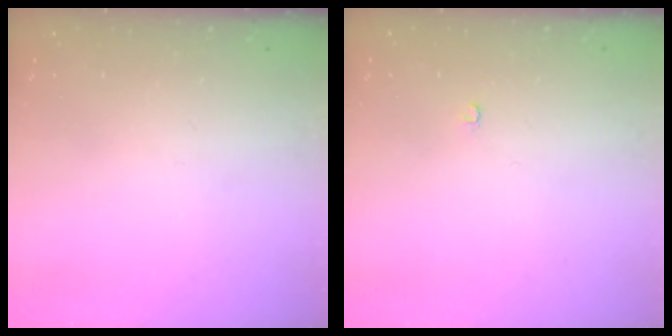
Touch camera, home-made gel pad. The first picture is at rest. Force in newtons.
{"total": 2.1, "press": 2.1, "slide": 0.2}